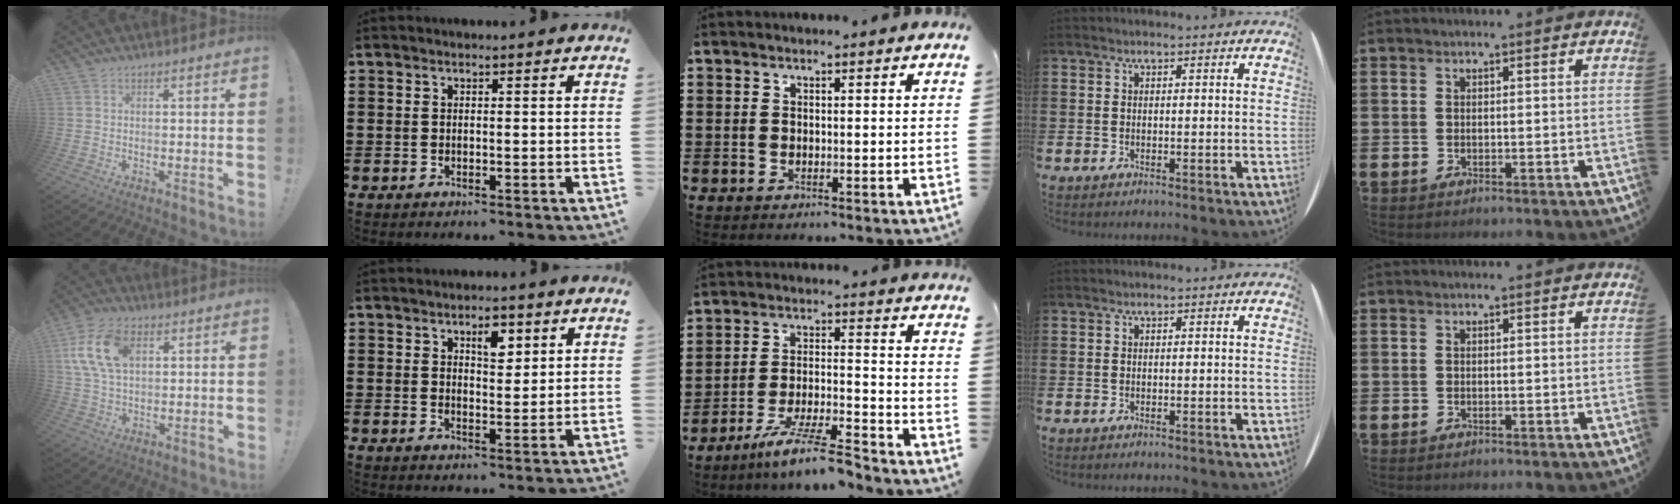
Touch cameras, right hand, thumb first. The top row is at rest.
{"thumb": {"total": 14.1, "force": [4.5, 8.6, 10.2], "torque": [-0.207, 0.003, 0.085]}, "index": {"total": 4.0, "force": [2.1, 1.9, 2.7], "torque": [-0.037, -0.001, 0.032]}, "middle": {"total": 8.1, "force": [-7.0, 0.0, 4.2], "torque": [-0.083, -0.004, -0.134]}}